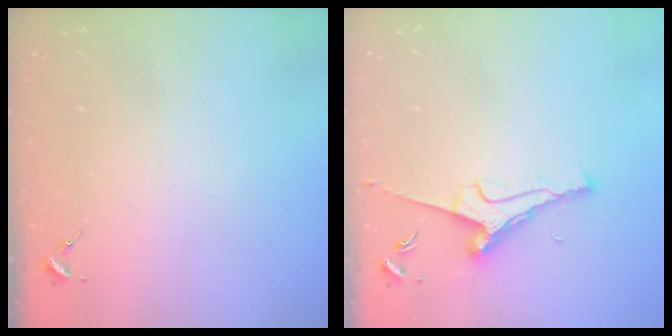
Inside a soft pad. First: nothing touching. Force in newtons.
{"total": 8.1, "press": 8.0, "slide": 1.2}